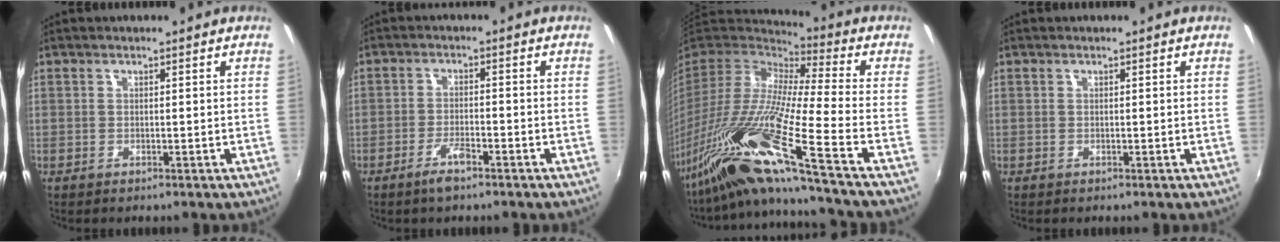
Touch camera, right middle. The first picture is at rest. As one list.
[{"total": 4.0, "force": [-2.8, 0.9, 2.7], "torque": [-0.064, -0.003, -0.053]}, {"total": 23.0, "force": [-16.0, -1.7, 16.4], "torque": [-0.278, -0.054, -0.308]}, {"total": 0.0}]